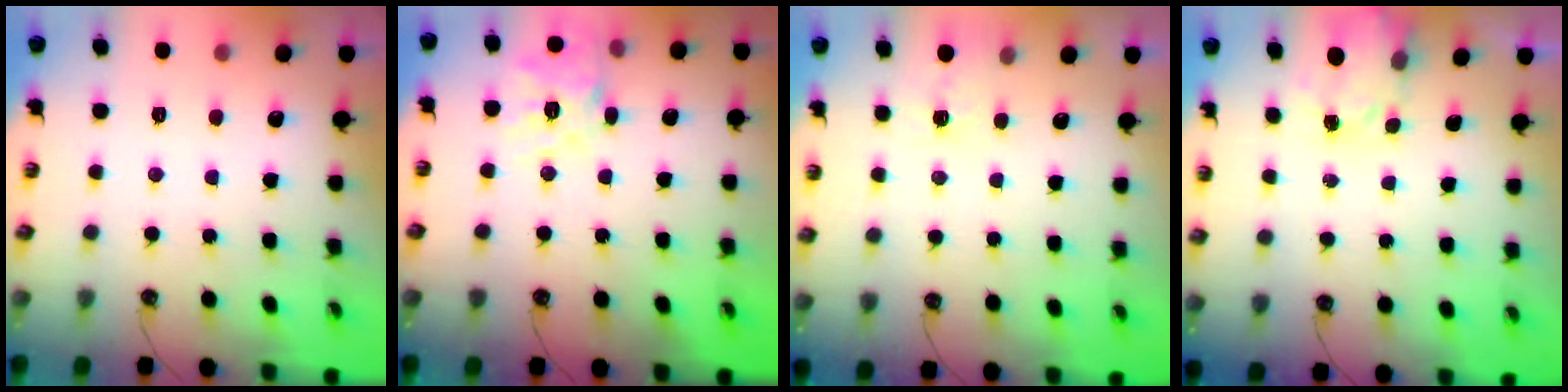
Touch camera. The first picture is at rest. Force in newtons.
{"total": 13.5, "press": 13.4, "slide": 1.5}
{"total": 2.9, "press": 2.9, "slide": 0.5}
{"total": 2.6, "press": 2.6, "slide": 0.4}